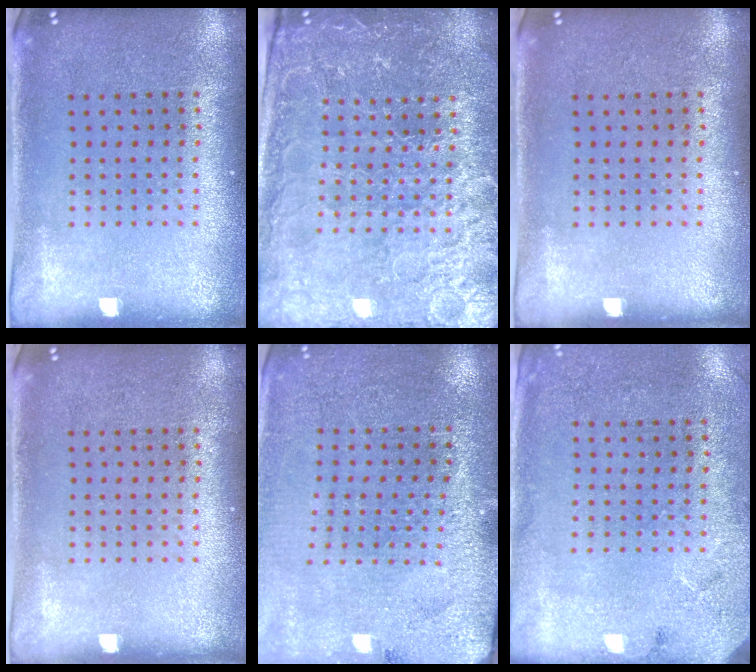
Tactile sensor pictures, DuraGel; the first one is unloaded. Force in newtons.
{"total": 4.3, "press": 4.2, "slide": 1.1}
{"total": 0.0}
{"total": 0.0}
{"total": 2.8, "press": 2.8, "slide": 0.1}
{"total": 2.7, "press": 2.2, "slide": 1.7}